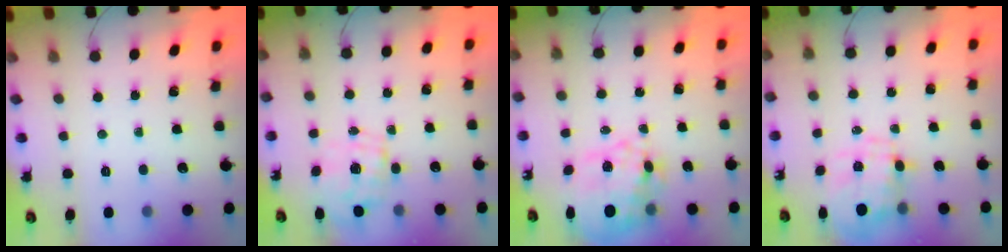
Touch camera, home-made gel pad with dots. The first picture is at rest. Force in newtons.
{"total": 1.6, "press": 1.4, "slide": 0.7}
{"total": 18.9, "press": 18.5, "slide": 3.9}
{"total": 6.7, "press": 6.6, "slide": 1.5}